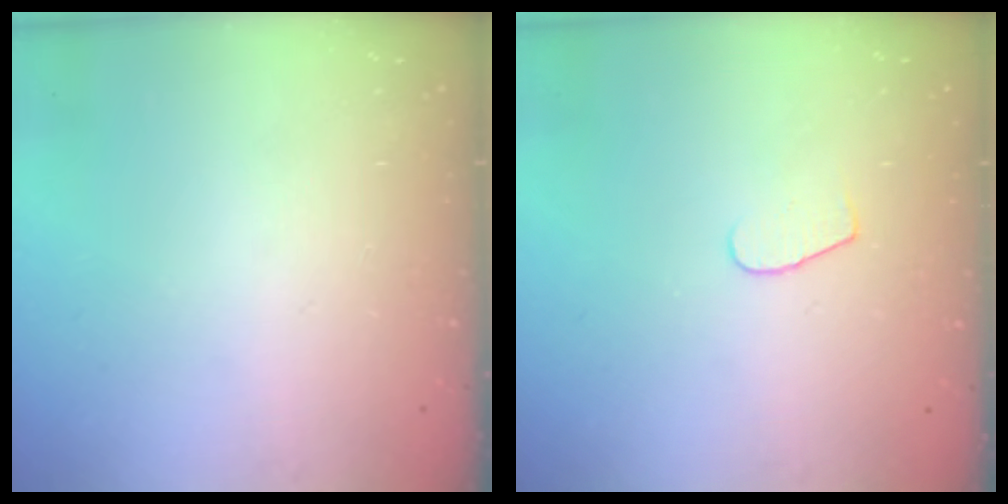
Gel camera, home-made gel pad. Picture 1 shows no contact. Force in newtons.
{"total": 4.6, "press": 4.5, "slide": 0.4}